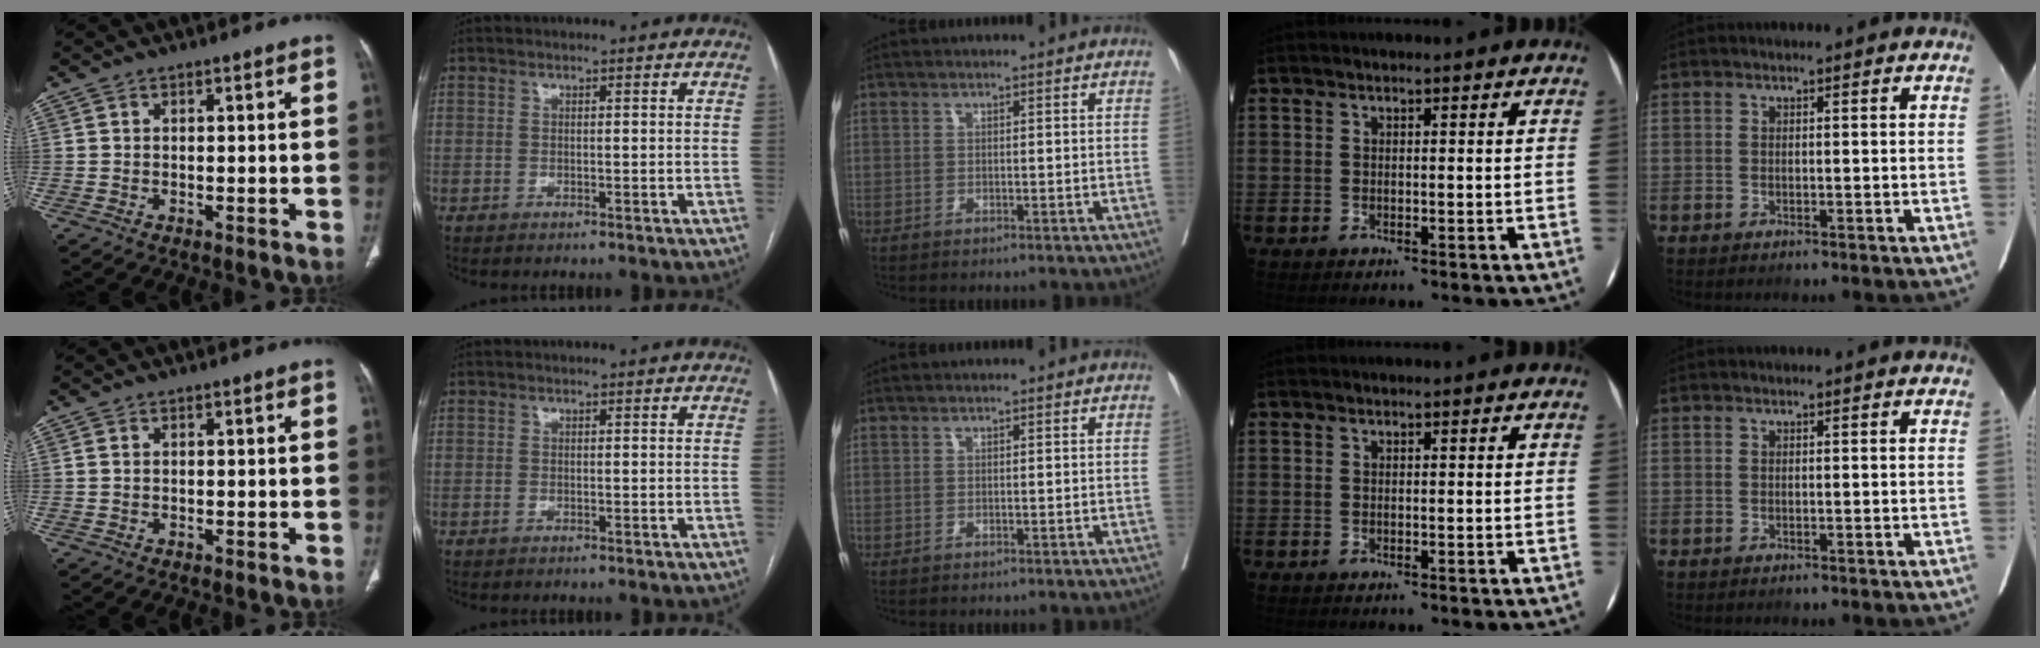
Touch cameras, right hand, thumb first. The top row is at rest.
{"thumb": {"total": 0.5, "force": [0.1, 0.3, 0.4], "torque": [-0.010, 0.003, 0.004]}, "index": {"total": 0.6, "force": [-0.3, 0.4, 0.4], "torque": [-0.009, 0.000, -0.004]}}